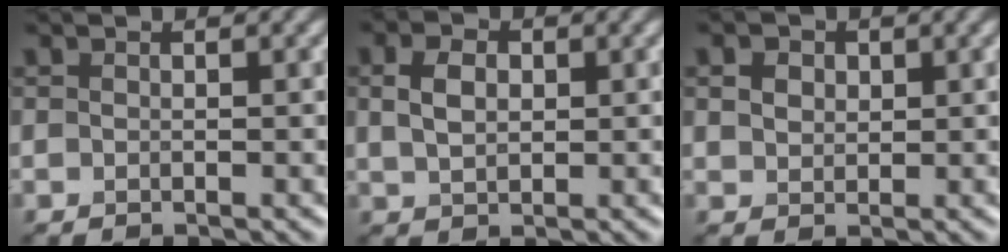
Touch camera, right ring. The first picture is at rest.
{"total": 3.0, "force": [0.7, 2.1, 2.0], "torque": [-0.048, 0.004, 0.014]}
{"total": 3.3, "force": [1.6, 2.3, 1.7], "torque": [-0.041, 0.012, 0.021]}